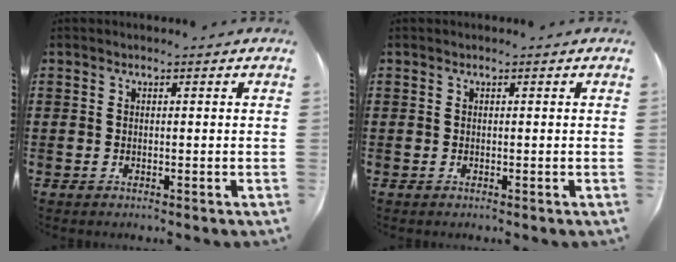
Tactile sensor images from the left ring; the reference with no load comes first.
{"total": 0.0}